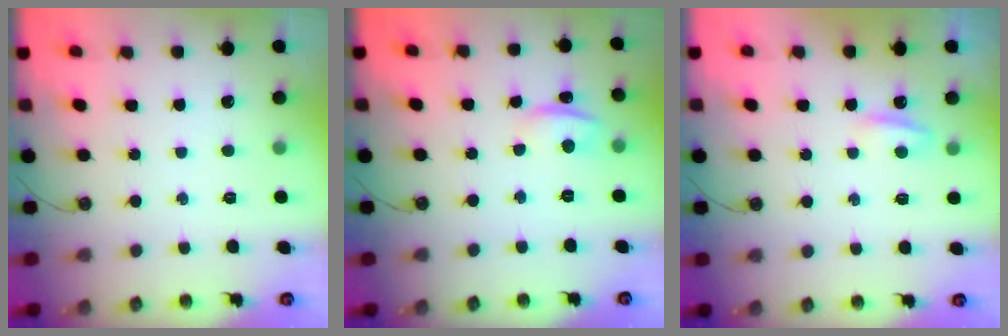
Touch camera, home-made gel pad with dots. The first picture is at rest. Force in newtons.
{"total": 1.6, "press": 1.4, "slide": 0.7}
{"total": 4.5, "press": 4.4, "slide": 0.8}